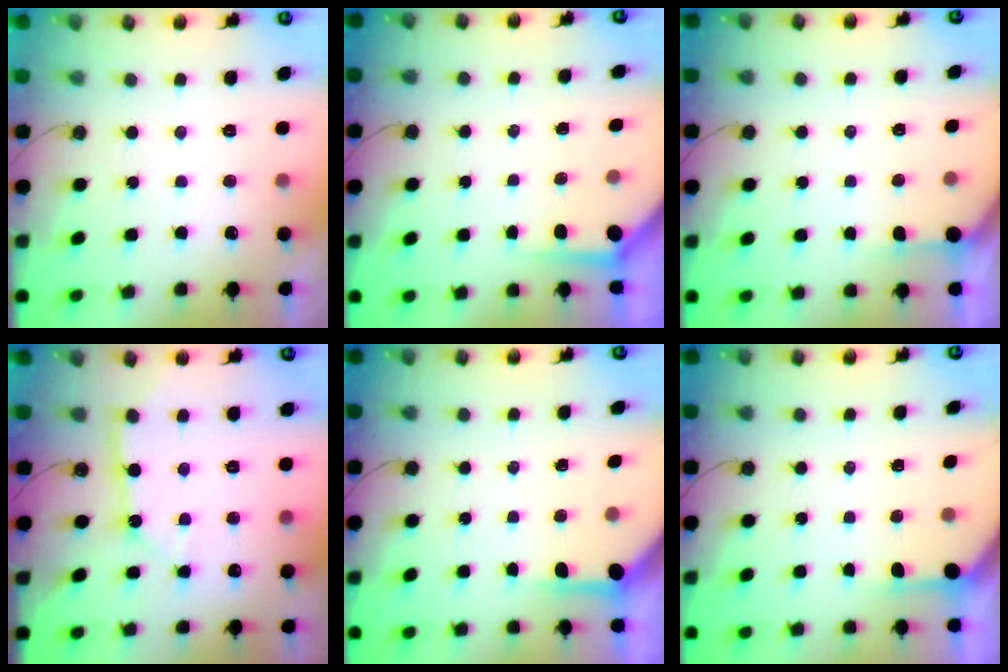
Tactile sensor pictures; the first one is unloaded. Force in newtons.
{"total": 3.6, "press": 3.6, "slide": 0.3}
{"total": 2.9, "press": 2.9, "slide": 0.2}
{"total": 10.4, "press": 10.3, "slide": 1.4}
{"total": 4.0, "press": 4.0, "slide": 0.4}
{"total": 2.1, "press": 2.1, "slide": 0.3}